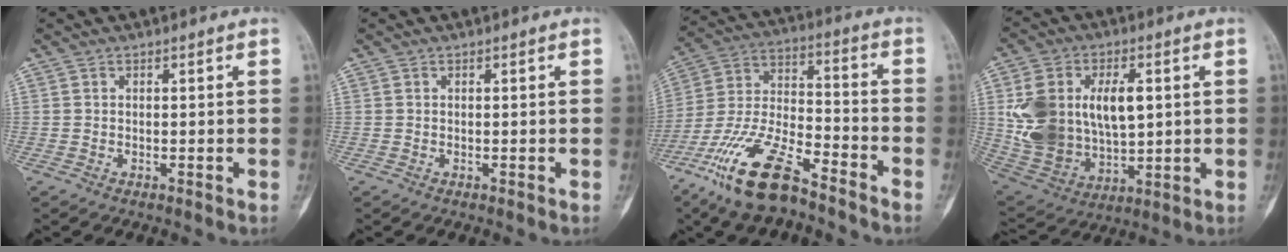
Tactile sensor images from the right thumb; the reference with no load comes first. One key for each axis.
{"total": 0.0}
{"total": 17.4, "fx": -12.0, "fy": 5.5, "fz": 11.4, "tx": -0.226, "ty": 0.061, "tz": -0.225}
{"total": 19.5, "fx": 3.1, "fy": 12.3, "fz": 14.8, "tx": -0.261, "ty": -0.003, "tz": 0.075}